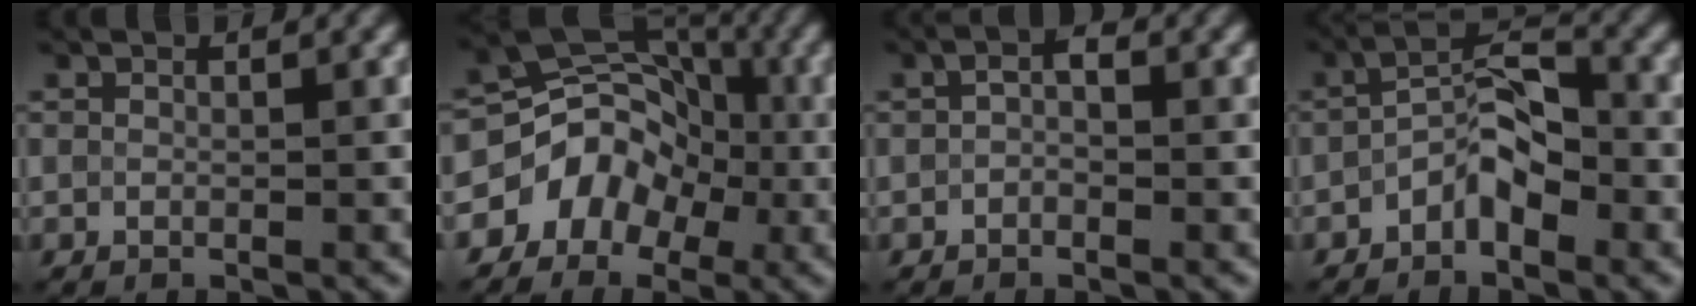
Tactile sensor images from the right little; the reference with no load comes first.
{"total": 6.9, "force": [-2.2, 5.6, 3.2], "torque": [-0.022, 0.014, -0.056]}
{"total": 1.5, "force": [-0.2, 0.9, 1.2], "torque": [-0.020, 0.003, -0.008]}
{"total": 4.3, "force": [-1.8, 2.1, 3.3], "torque": [-0.055, 0.016, -0.040]}